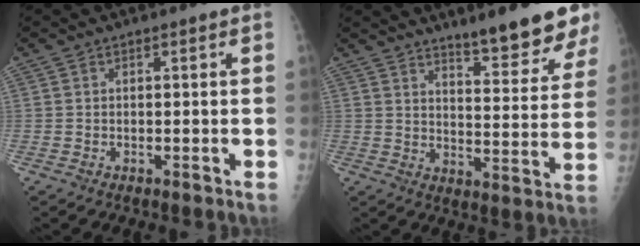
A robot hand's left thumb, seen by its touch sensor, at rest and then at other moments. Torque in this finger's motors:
{"motor_torque": [0.14, 0.08, 0.01, -0.33, 0.08]}